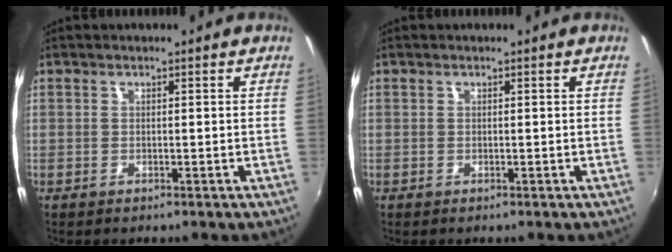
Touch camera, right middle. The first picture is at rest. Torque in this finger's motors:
{"motor_torque": [-0.08, 0.07, -0.02, -0.01]}